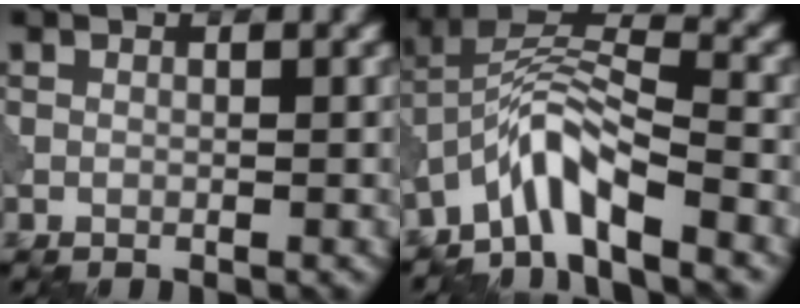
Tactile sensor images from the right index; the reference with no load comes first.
{"total": 5.7, "force": [-4.0, 1.3, 3.9], "torque": [-0.069, 0.013, -0.086]}